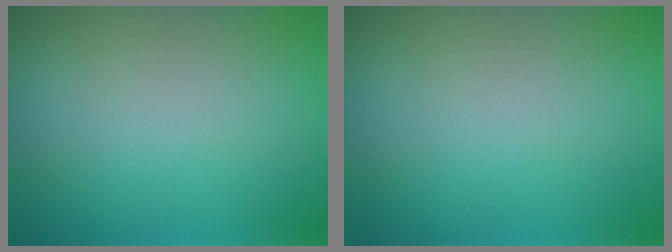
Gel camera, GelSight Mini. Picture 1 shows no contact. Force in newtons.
{"total": 0.0}